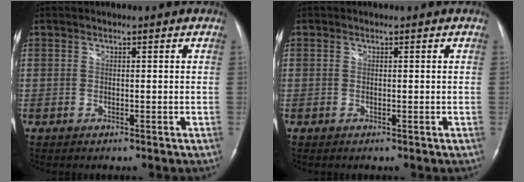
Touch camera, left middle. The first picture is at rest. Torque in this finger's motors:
{"motor_torque": [-0.01, -0.01, 0.00, 0.00]}